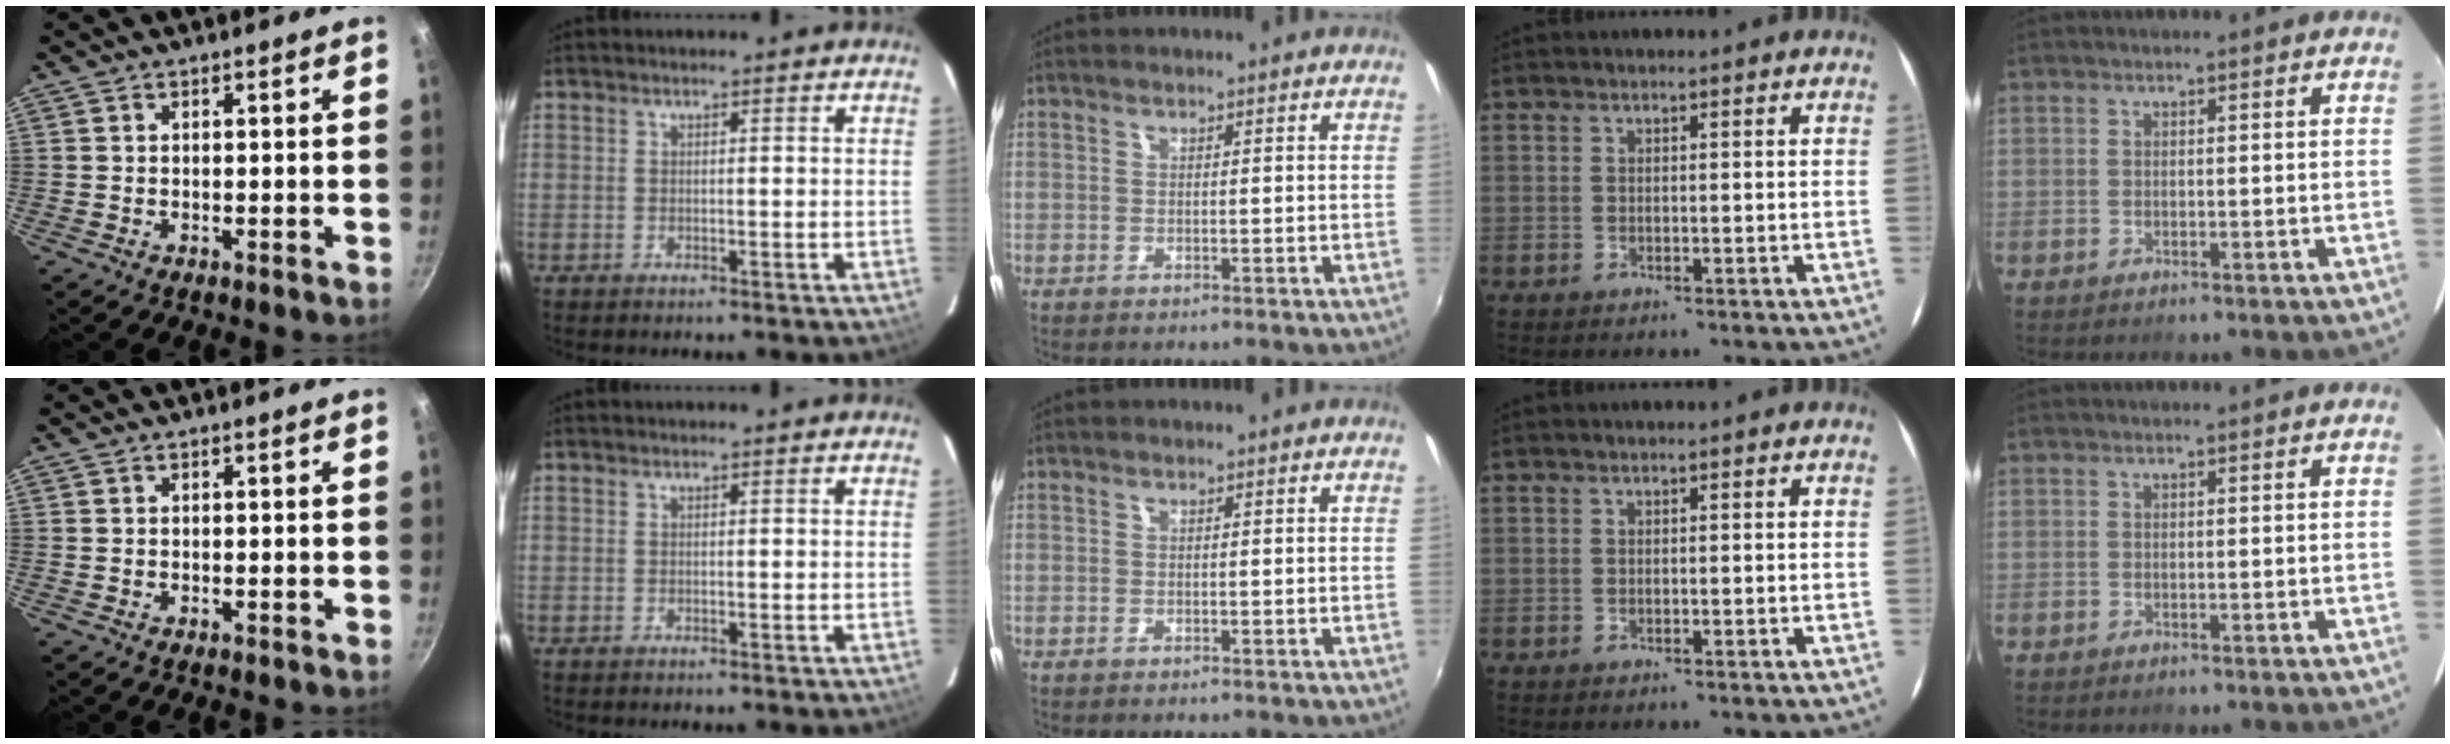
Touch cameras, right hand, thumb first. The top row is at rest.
{}